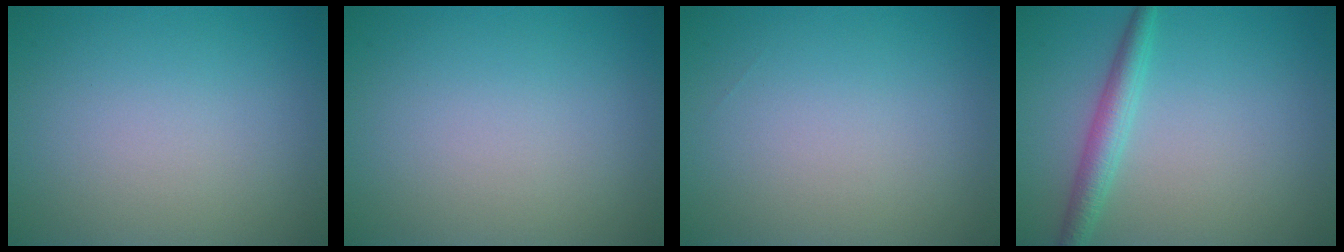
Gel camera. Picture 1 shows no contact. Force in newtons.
{"total": 0.0}
{"total": 0.0}
{"total": 2.7, "press": 2.7, "slide": 0.1}